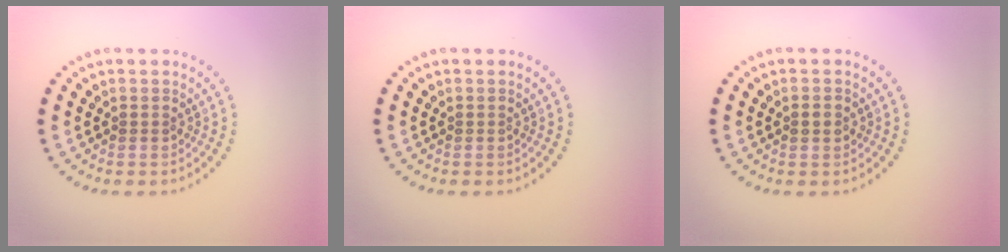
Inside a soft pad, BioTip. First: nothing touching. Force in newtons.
{"total": 0.0}
{"total": 1.2, "press": 1.2, "slide": 0.1}